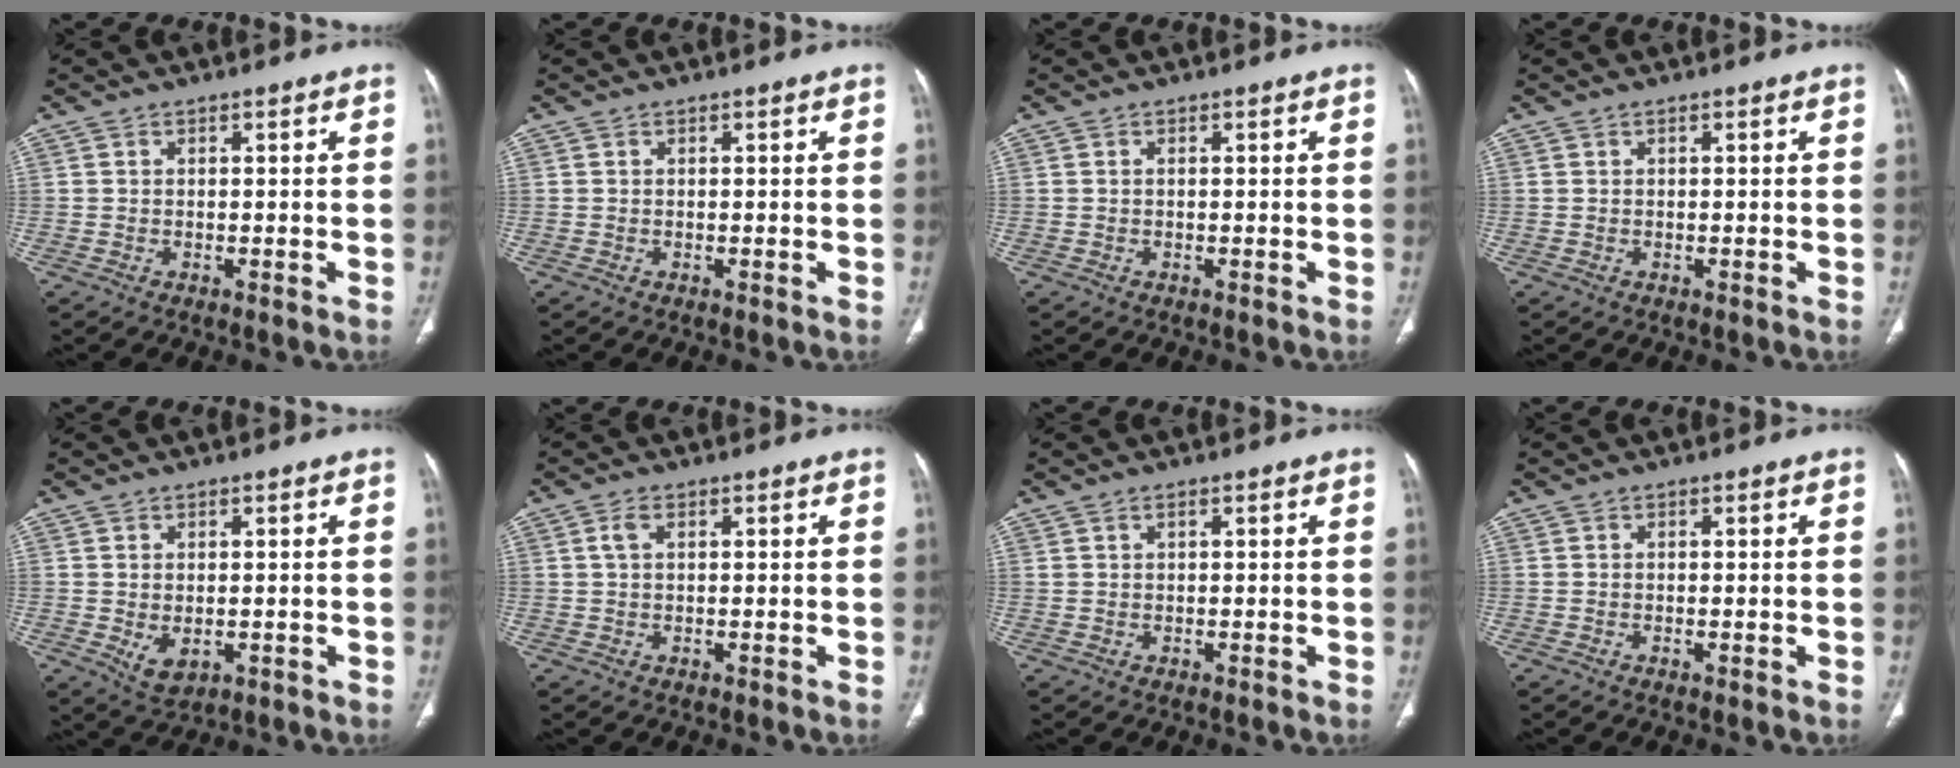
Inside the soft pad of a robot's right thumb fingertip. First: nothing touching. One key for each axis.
{"total": 0.0}
{"total": 0.0}
{"total": 0.0}
{"total": 4.0, "fx": -0.6, "fy": 2.5, "fz": 3.1, "tx": -0.048, "ty": -0.008, "tz": 0.006}
{"total": 2.2, "fx": 0.8, "fy": 1.1, "fz": 1.6, "tx": -0.038, "ty": 0.009, "tz": 0.020}
{"total": 0.7, "fx": 0.5, "fy": 0.3, "fz": 0.5, "tx": -0.011, "ty": 0.003, "tz": 0.012}
{"total": 0.0}